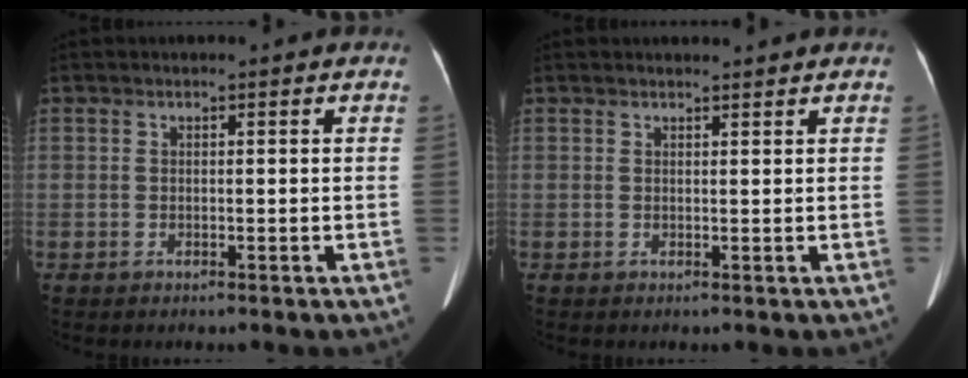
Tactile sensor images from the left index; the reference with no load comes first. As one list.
[{"total": 3.9, "force": [3.8, 0.2, 1.1], "torque": [-0.010, 0.001, 0.042]}]